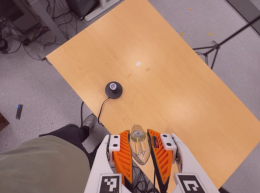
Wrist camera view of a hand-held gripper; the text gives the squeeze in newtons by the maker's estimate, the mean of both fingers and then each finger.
{"total": 22.0, "left": 24.6, "right": 19.5}